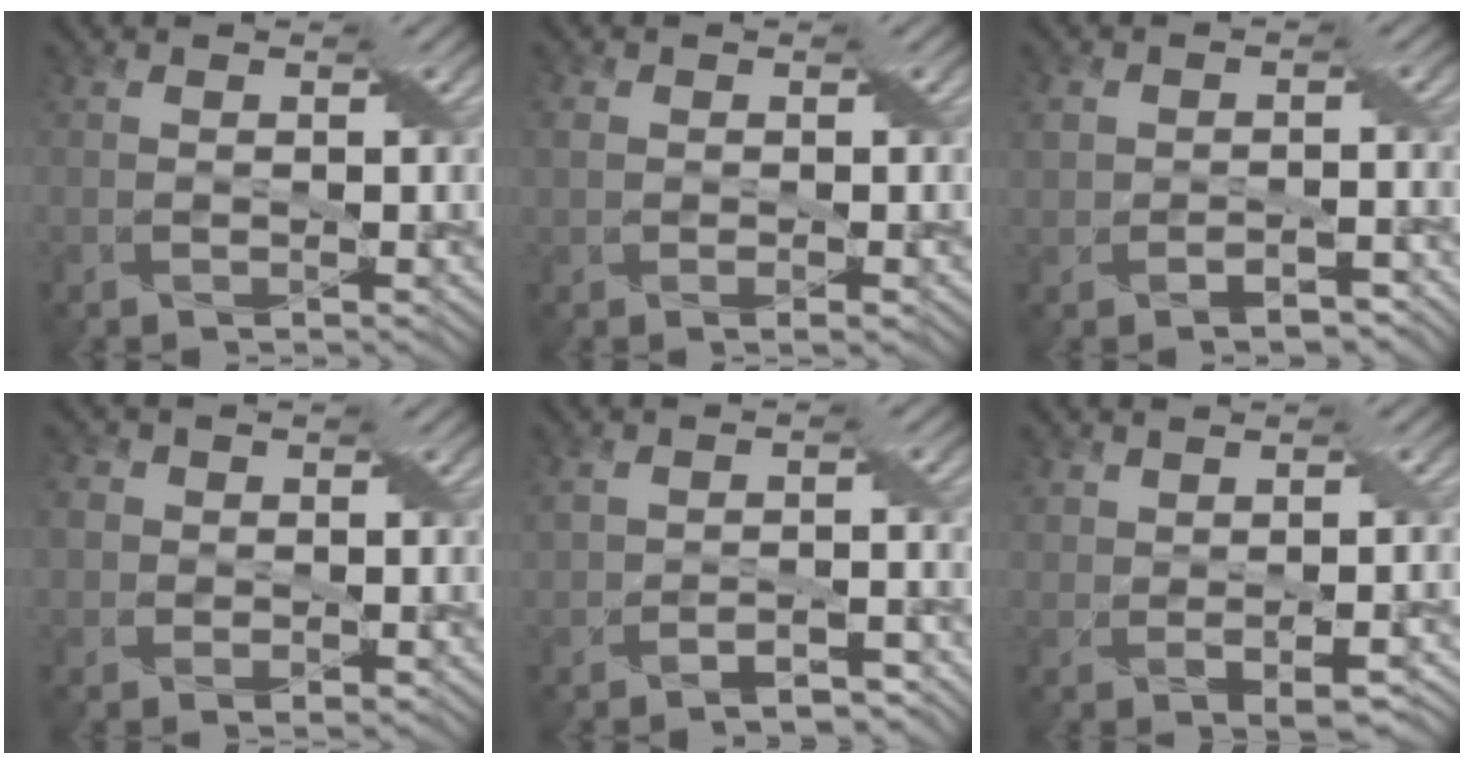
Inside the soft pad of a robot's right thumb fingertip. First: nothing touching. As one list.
[{"total": 2.6, "force": [-0.2, 1.7, 1.9], "torque": [-0.039, -0.001, -0.005]}, {"total": 4.3, "force": [-1.8, 3.1, 2.5], "torque": [-0.042, -0.008, -0.030]}, {"total": 4.5, "force": [0.2, 4.0, 2.1], "torque": [-0.055, 0.009, -0.007]}, {"total": 4.0, "force": [-2.6, 2.1, 2.3], "torque": [-0.038, -0.007, -0.044]}, {"total": 4.0, "force": [0.0, 2.6, 3.0], "torque": [-0.055, -0.010, 0.008]}]